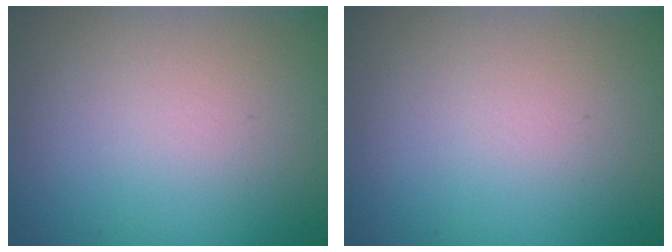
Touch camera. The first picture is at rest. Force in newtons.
{"total": 0.0}